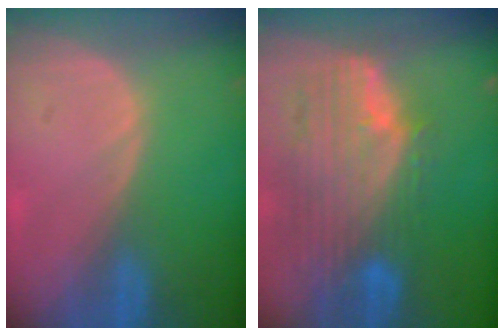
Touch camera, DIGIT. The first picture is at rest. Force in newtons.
{"total": 11.7, "press": 10.0, "slide": 6.2}